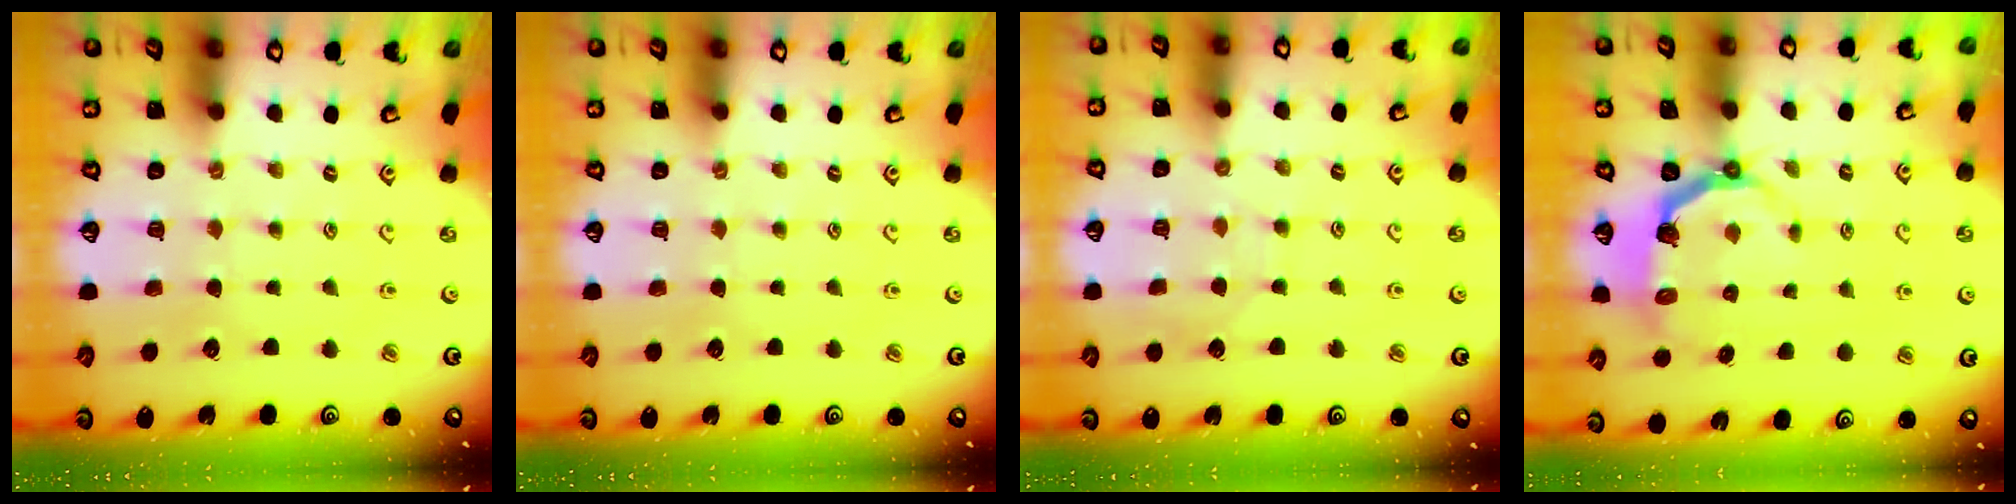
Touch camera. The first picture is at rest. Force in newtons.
{"total": 0.0}
{"total": 5.2, "press": 5.2, "slide": 0.7}
{"total": 4.2, "press": 2.7, "slide": 3.2}